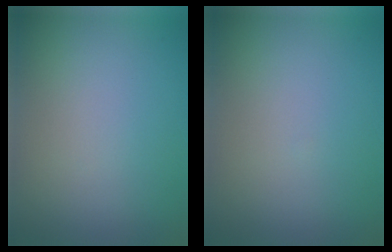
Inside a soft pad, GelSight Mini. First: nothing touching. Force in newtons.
{"total": 0.0}